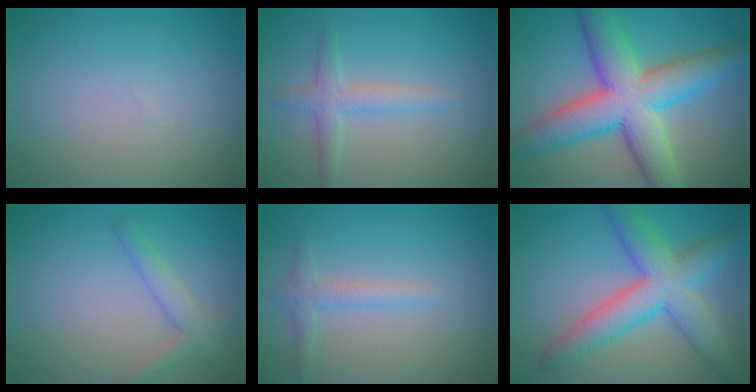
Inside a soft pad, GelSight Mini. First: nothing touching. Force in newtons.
{"total": 2.4, "press": 2.4, "slide": 0.2}
{"total": 10.6, "press": 10.6, "slide": 0.3}
{"total": 2.4, "press": 2.4, "slide": 0.2}
{"total": 1.8, "press": 1.8, "slide": 0.1}
{"total": 7.4, "press": 7.3, "slide": 0.4}